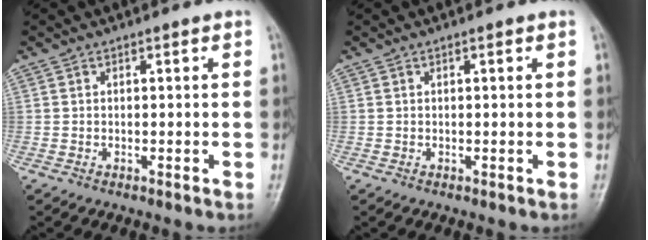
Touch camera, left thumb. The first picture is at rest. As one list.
[{"total": 0.6, "force": [0.2, 0.2, 0.5], "torque": [-0.007, 0.000, 0.003]}]